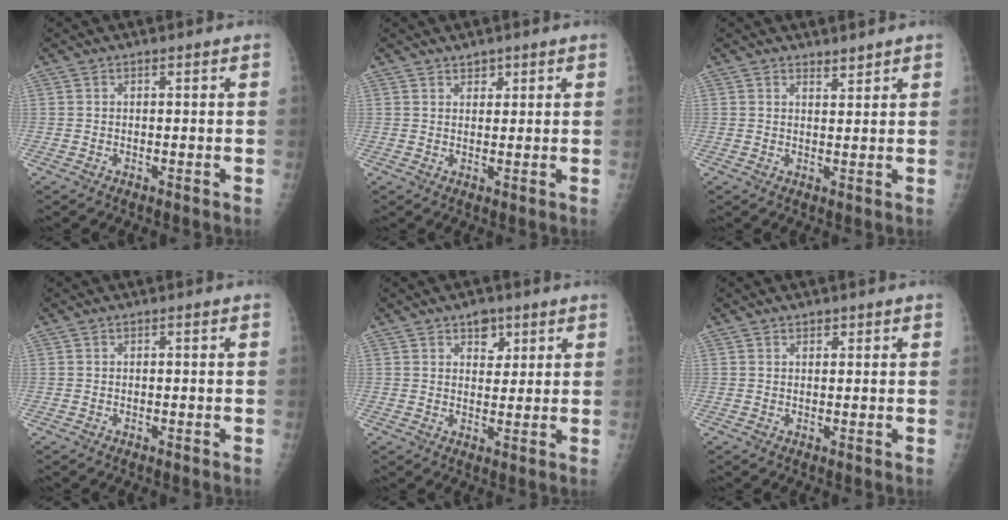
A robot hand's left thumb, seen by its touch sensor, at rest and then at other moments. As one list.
[{"total": 2.1, "force": [1.6, 1.2, 0.7], "torque": [0.004, -0.009, 0.023]}, {"total": 1.8, "force": [1.7, 0.5, 0.4], "torque": [0.005, -0.015, 0.027]}, {"total": 0.0}, {"total": 4.6, "force": [2.7, 2.9, 2.2], "torque": [-0.005, -0.013, 0.040]}, {"total": 1.3, "force": [1.0, 0.8, 0.4], "torque": [0.006, -0.005, 0.012]}]